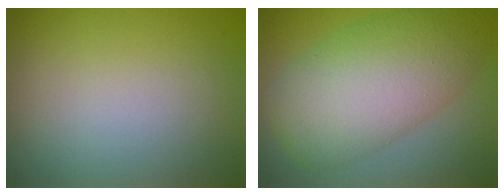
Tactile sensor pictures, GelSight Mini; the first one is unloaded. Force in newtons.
{"total": 9.5, "press": 9.4, "slide": 0.3}